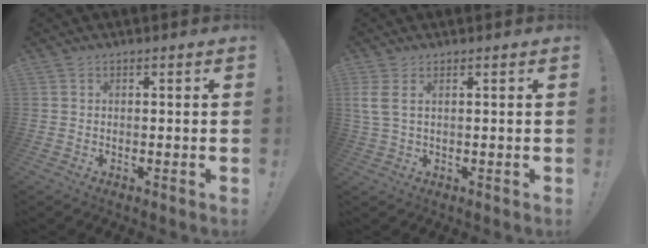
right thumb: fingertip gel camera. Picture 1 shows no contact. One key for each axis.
{"total": 3.4, "fx": 1.4, "fy": 0.7, "fz": 3.1, "tx": -0.060, "ty": -0.003, "tz": 0.027}